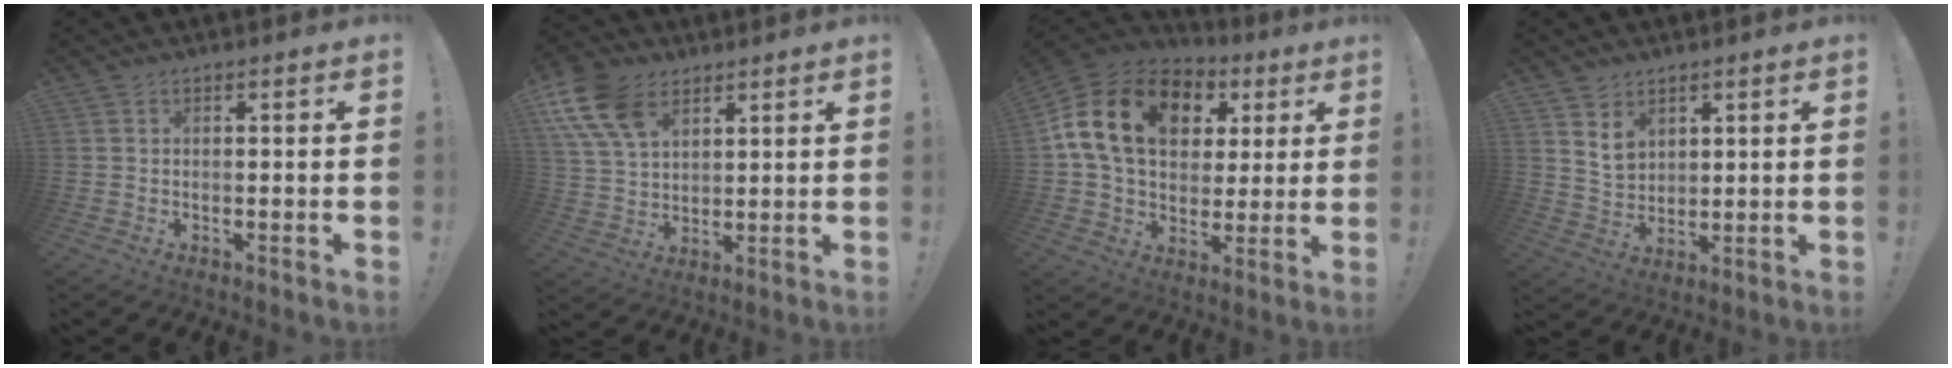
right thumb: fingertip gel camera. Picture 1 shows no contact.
{"total": 15.0, "force": [7.7, 9.7, 8.4], "torque": [-0.166, -0.032, 0.150]}
{"total": 19.1, "force": [6.1, 13.0, 12.5], "torque": [-0.229, -0.009, 0.112]}
{"total": 7.0, "force": [4.5, 5.0, 2.0], "torque": [-0.021, -0.033, 0.085]}